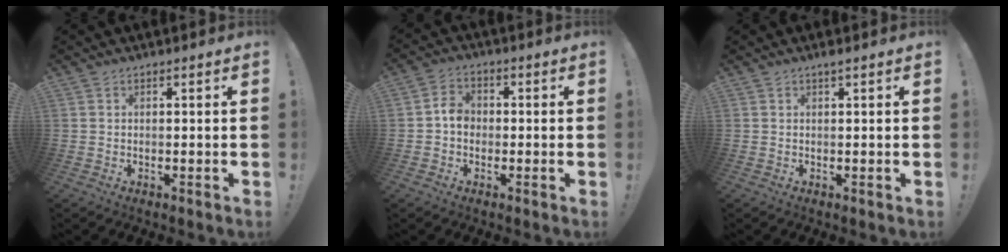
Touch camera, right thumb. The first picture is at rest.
{"total": 5.3, "force": [-1.0, 4.2, 3.1], "torque": [-0.052, 0.018, -0.015]}
{"total": 1.3, "force": [0.9, -0.3, 0.9], "torque": [-0.010, -0.002, 0.014]}